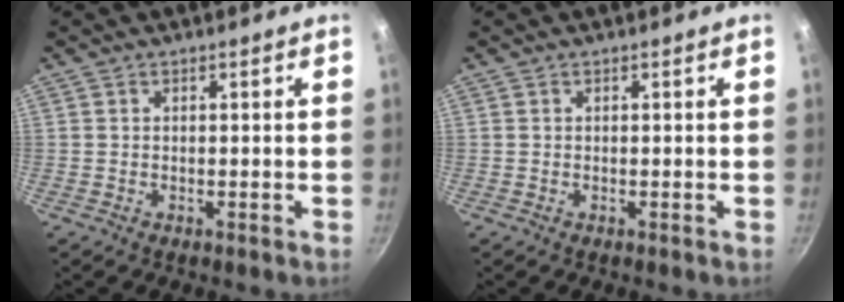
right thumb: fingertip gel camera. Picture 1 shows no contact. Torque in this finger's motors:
{"motor_torque": [0.00, 0.00, 0.04, 0.01, 0.00]}